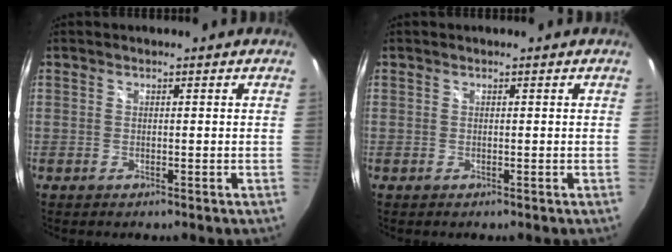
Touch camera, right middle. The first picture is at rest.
{"total": 0.0}